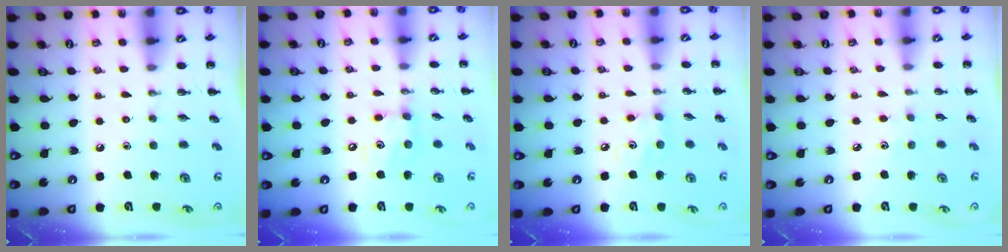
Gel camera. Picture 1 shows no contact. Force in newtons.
{"total": 6.7, "press": 6.7, "slide": 0.7}
{"total": 3.6, "press": 3.6, "slide": 0.6}
{"total": 3.6, "press": 3.4, "slide": 1.0}